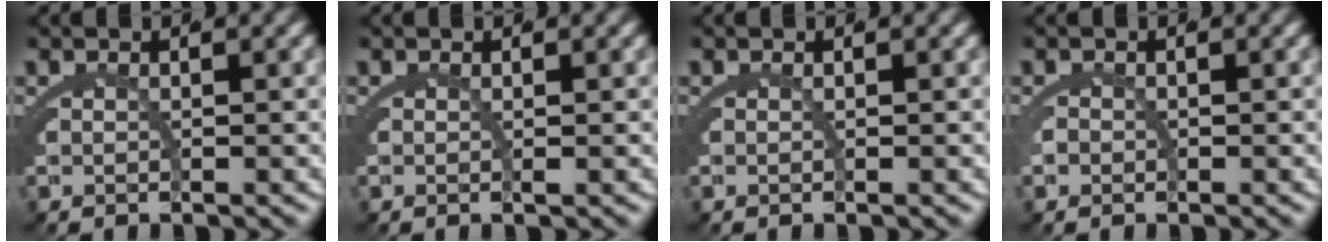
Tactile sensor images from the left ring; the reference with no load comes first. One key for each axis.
{"total": 0.0}
{"total": 0.0}
{"total": 0.0}